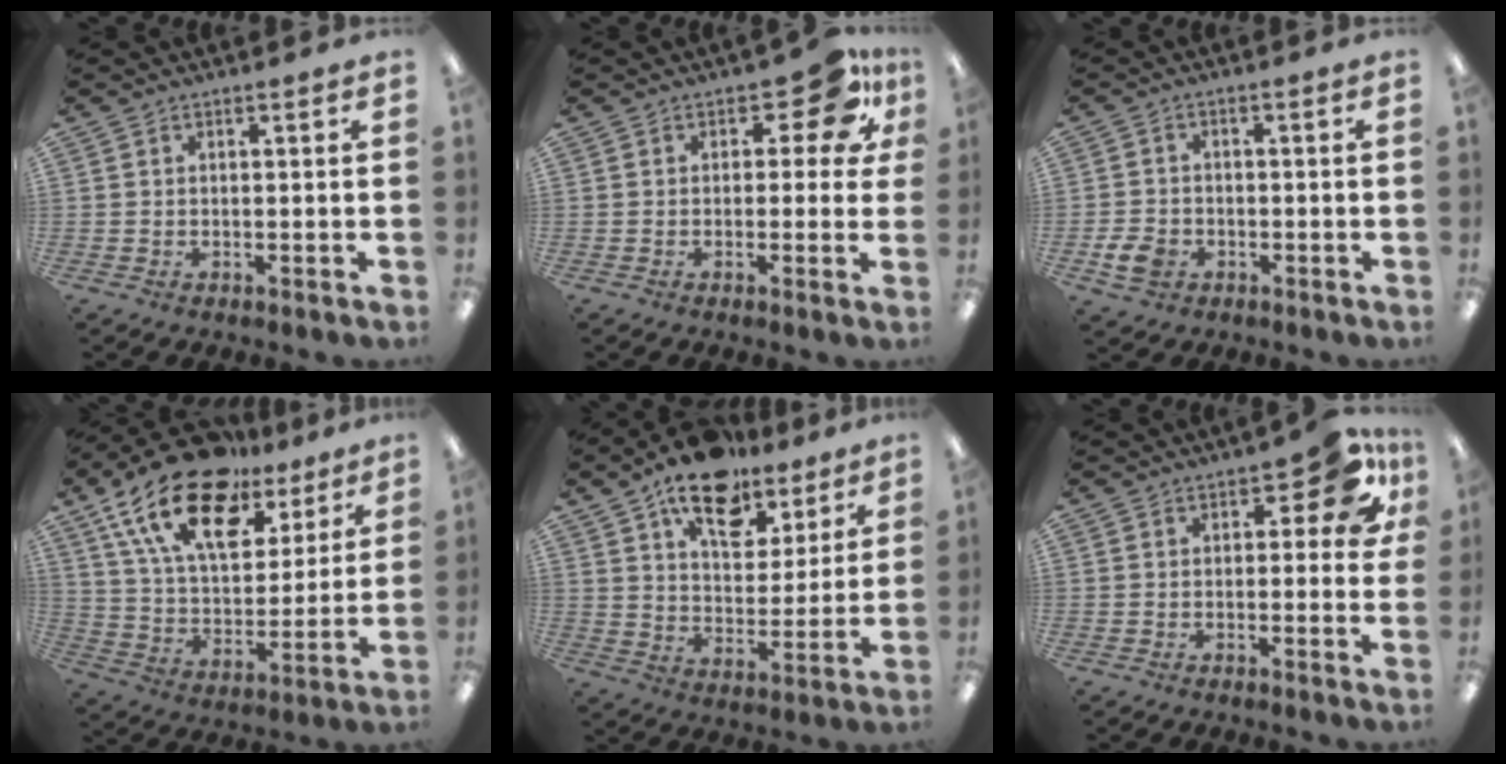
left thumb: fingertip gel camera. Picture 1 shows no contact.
{"total": 8.6, "force": [4.3, 4.2, 6.2], "torque": [-0.078, -0.015, 0.072]}
{"total": 4.9, "force": [-2.3, 3.6, 2.3], "torque": [-0.047, 0.008, -0.039]}
{"total": 22.0, "force": [13.9, 10.8, 13.1], "torque": [-0.253, -0.076, 0.244]}
{"total": 16.8, "force": [11.7, 8.6, 8.3], "torque": [-0.130, -0.061, 0.205]}
{"total": 9.0, "force": [4.0, 4.0, 7.1], "torque": [-0.081, -0.013, 0.064]}